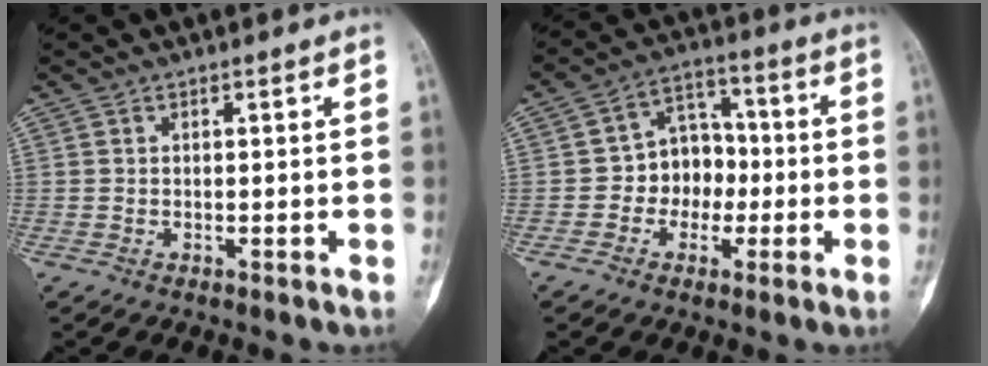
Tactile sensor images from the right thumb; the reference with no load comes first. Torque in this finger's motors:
{"motor_torque": [-0.19, 0.41, -0.12, -0.18, -0.05]}